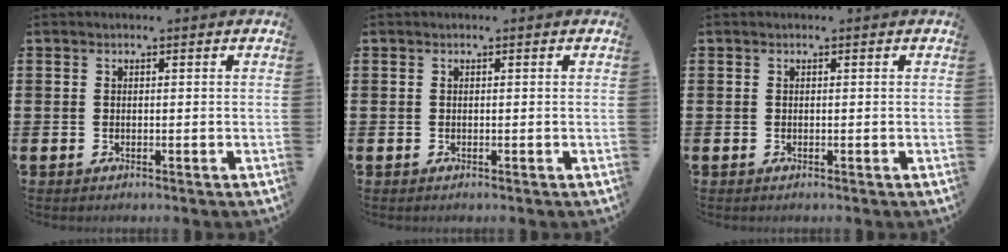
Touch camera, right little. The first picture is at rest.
{"total": 0.0}
{"total": 0.0}